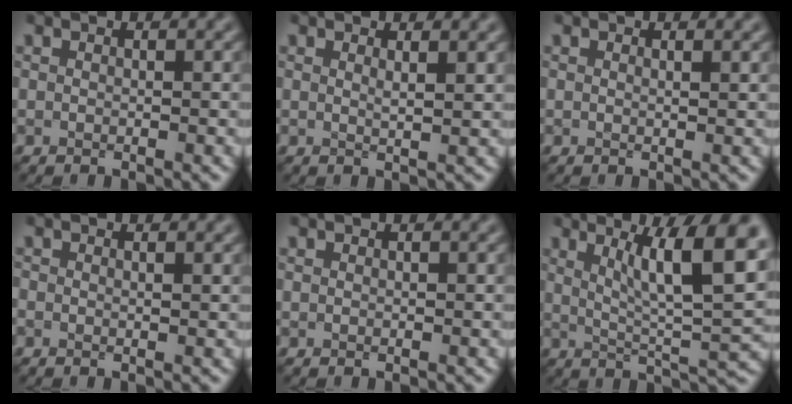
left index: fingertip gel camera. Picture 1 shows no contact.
{"total": 1.3, "force": [0.8, 0.3, 0.9], "torque": [-0.008, 0.000, 0.008]}
{"total": 0.6, "force": [0.4, 0.2, 0.4], "torque": [-0.002, 0.001, 0.005]}
{"total": 0.5, "force": [0.0, 0.2, 0.5], "torque": [-0.009, -0.002, -0.003]}
{"total": 0.0}
{"total": 9.7, "force": [3.5, 2.1, 8.8], "torque": [-0.128, -0.003, 0.061]}